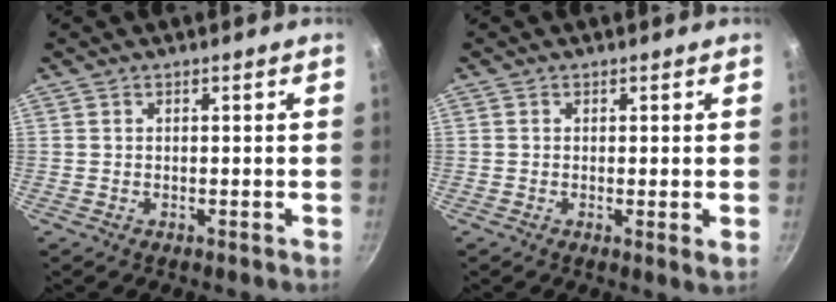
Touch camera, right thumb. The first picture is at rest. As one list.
[{"total": 1.7, "force": [0.0, 0.1, 1.7], "torque": [-0.027, -0.010, -0.004]}]